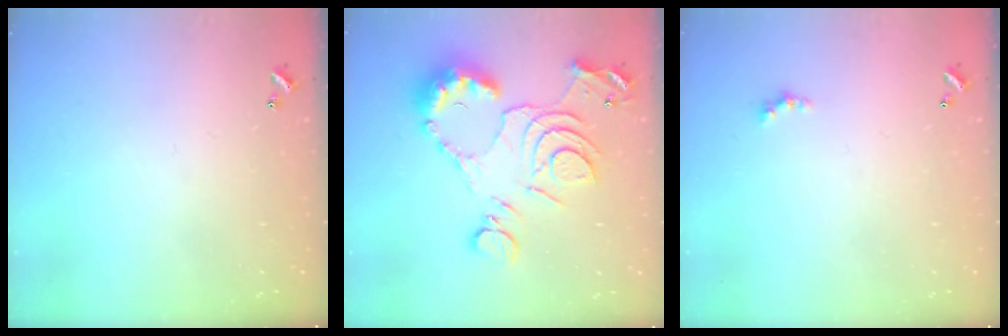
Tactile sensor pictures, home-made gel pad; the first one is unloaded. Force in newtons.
{"total": 16.1, "press": 16.0, "slide": 1.9}
{"total": 1.3, "press": 1.2, "slide": 0.4}